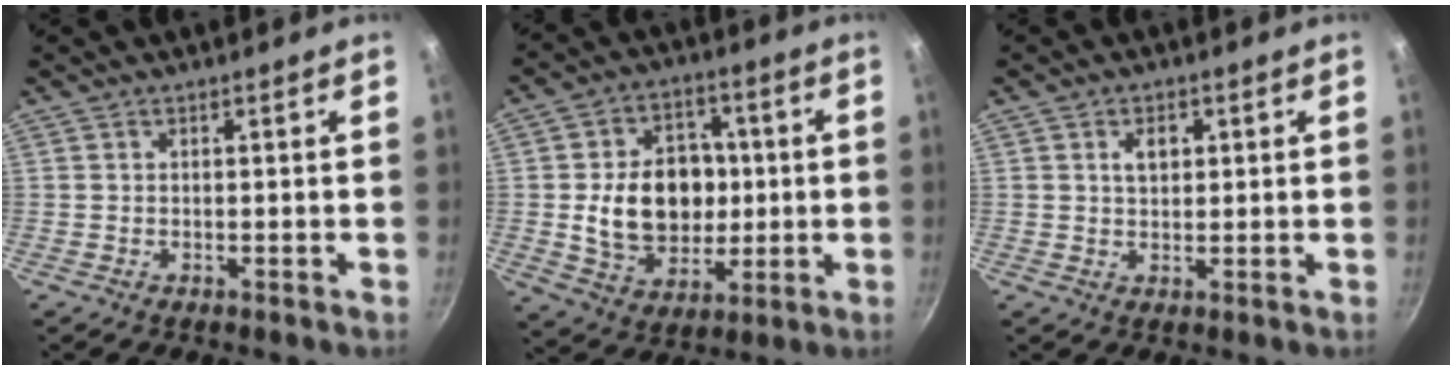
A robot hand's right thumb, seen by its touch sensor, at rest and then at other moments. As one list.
[{"total": 16.2, "force": [0.2, 12.5, 10.3], "torque": [-0.130, 0.011, 0.010]}, {"total": 3.5, "force": [1.0, 2.3, 2.4], "torque": [-0.023, 0.001, 0.016]}]